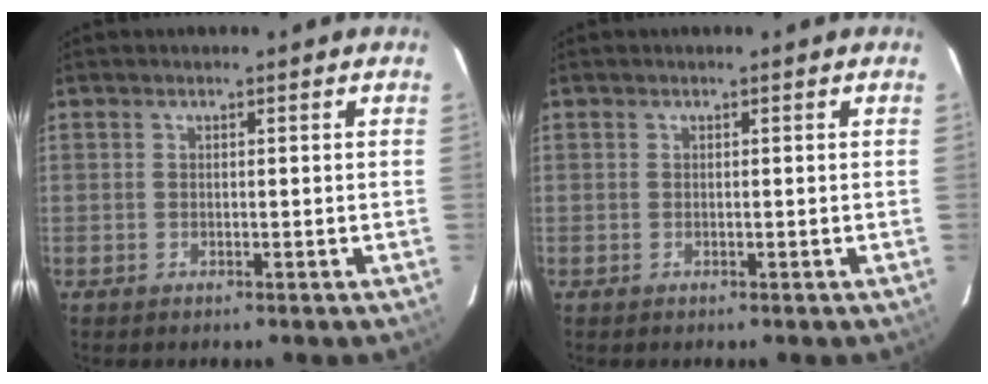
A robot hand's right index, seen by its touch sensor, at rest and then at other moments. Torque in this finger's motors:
{"motor_torque": [0.00, 0.00, 0.00, 0.00]}